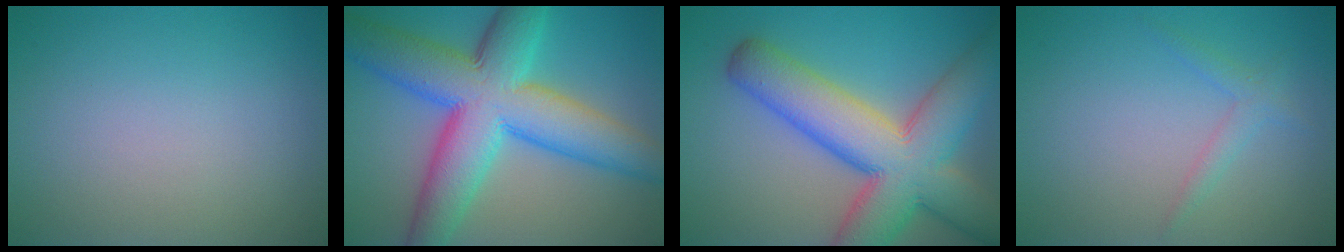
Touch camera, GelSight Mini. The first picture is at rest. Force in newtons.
{"total": 12.6, "press": 12.6, "slide": 0.3}
{"total": 12.1, "press": 12.0, "slide": 0.5}
{"total": 1.4, "press": 1.4, "slide": 0.1}